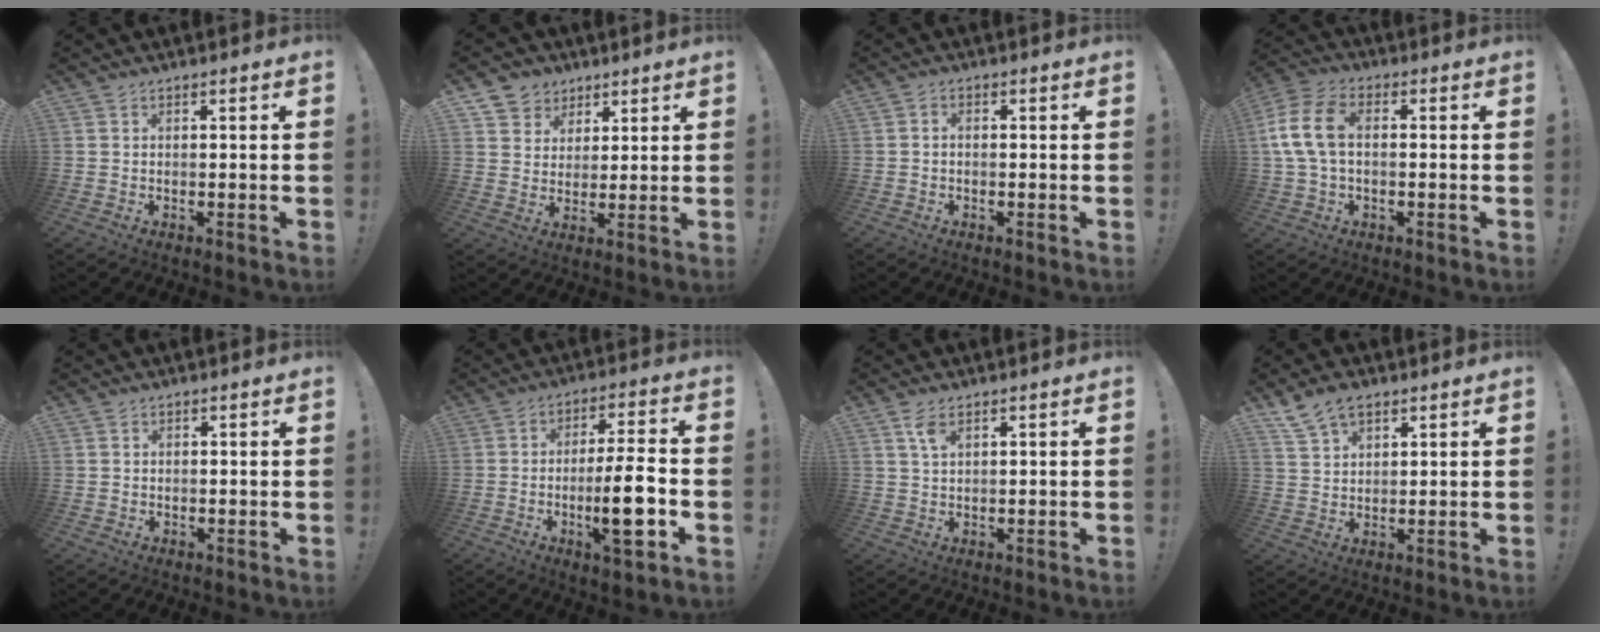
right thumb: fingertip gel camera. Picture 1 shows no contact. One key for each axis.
{"total": 6.9, "fx": 3.1, "fy": 6.1, "fz": 0.5, "tx": -0.010, "ty": -0.024, "tz": 0.064}
{"total": 1.2, "fx": -0.7, "fy": 0.6, "fz": 0.8, "tx": -0.019, "ty": 0.007, "tz": -0.012}
{"total": 11.3, "fx": 0.8, "fy": 7.0, "fz": 8.9, "tx": -0.171, "ty": 0.013, "tz": 0.021}
{"total": 2.2, "fx": 1.3, "fy": 1.8, "fz": 0.0, "tx": 0.012, "ty": -0.010, "tz": 0.021}
{"total": 12.6, "fx": -3.4, "fy": 2.0, "fz": 12.0, "tx": -0.187, "ty": 0.000, "tz": -0.061}
{"total": 3.6, "fx": 2.0, "fy": 1.5, "fz": 2.5, "tx": -0.054, "ty": -0.001, "tz": 0.036}
{"total": 7.8, "fx": 5.5, "fy": 4.3, "fz": 3.4, "tx": -0.062, "ty": -0.022, "tz": 0.107}